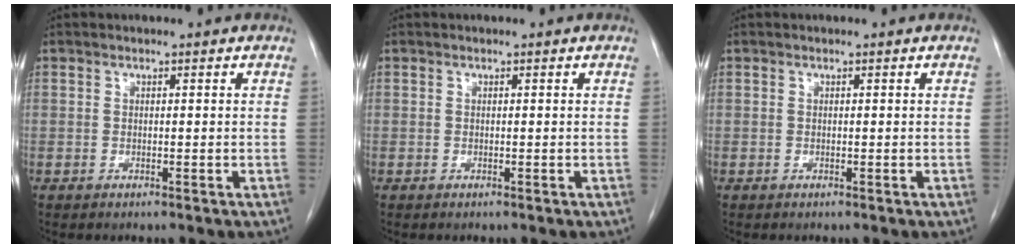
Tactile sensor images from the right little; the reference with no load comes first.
{"total": 0.0}
{"total": 0.0}